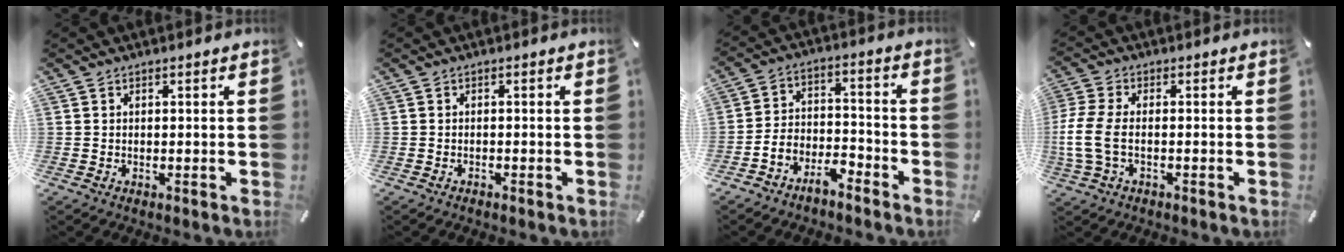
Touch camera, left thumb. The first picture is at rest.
{"total": 0.7, "force": [-0.7, 0.2, 0.1], "torque": [-0.003, 0.001, -0.015]}
{"total": 6.9, "force": [-5.9, 3.0, 1.7], "torque": [-0.031, 0.026, -0.115]}
{"total": 7.6, "force": [-1.5, 3.5, 6.6], "torque": [-0.155, -0.012, -0.030]}